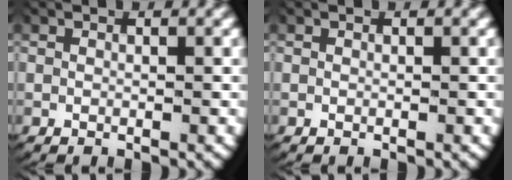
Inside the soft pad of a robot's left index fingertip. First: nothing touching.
{"total": 0.0}